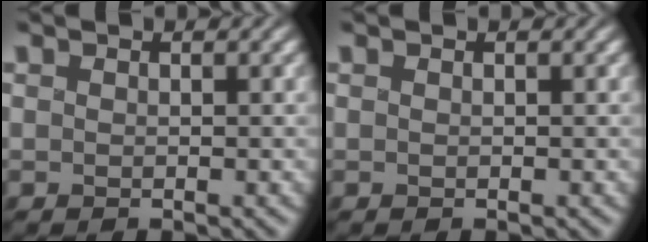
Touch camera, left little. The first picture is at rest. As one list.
[{"total": 0.0}]